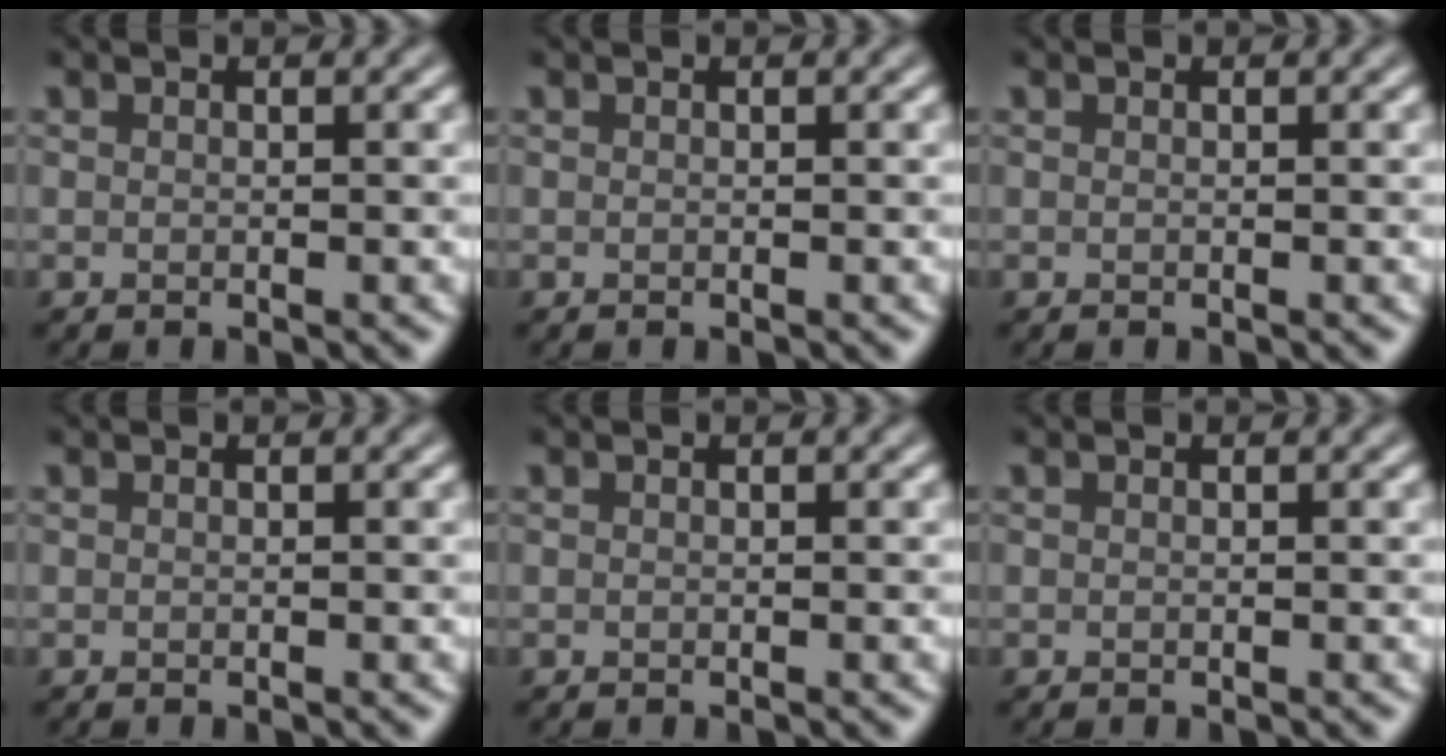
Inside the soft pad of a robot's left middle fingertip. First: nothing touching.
{"total": 0.0}
{"total": 0.0}
{"total": 0.0}
{"total": 0.0}
{"total": 0.0}